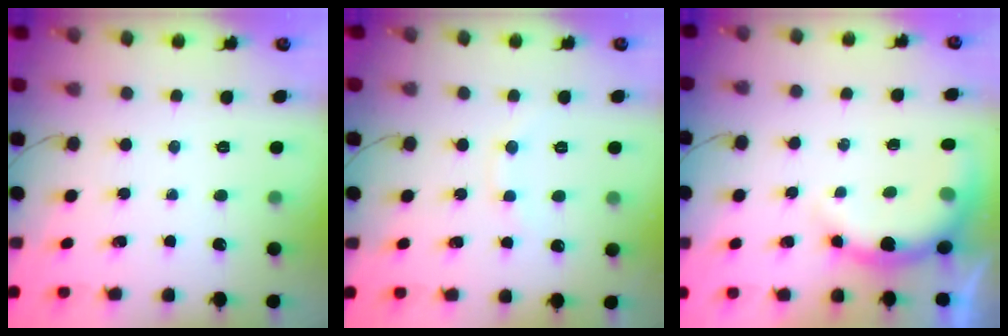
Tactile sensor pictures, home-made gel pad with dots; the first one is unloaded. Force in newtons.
{"total": 6.9, "press": 6.8, "slide": 1.4}
{"total": 8.2, "press": 8.1, "slide": 1.0}